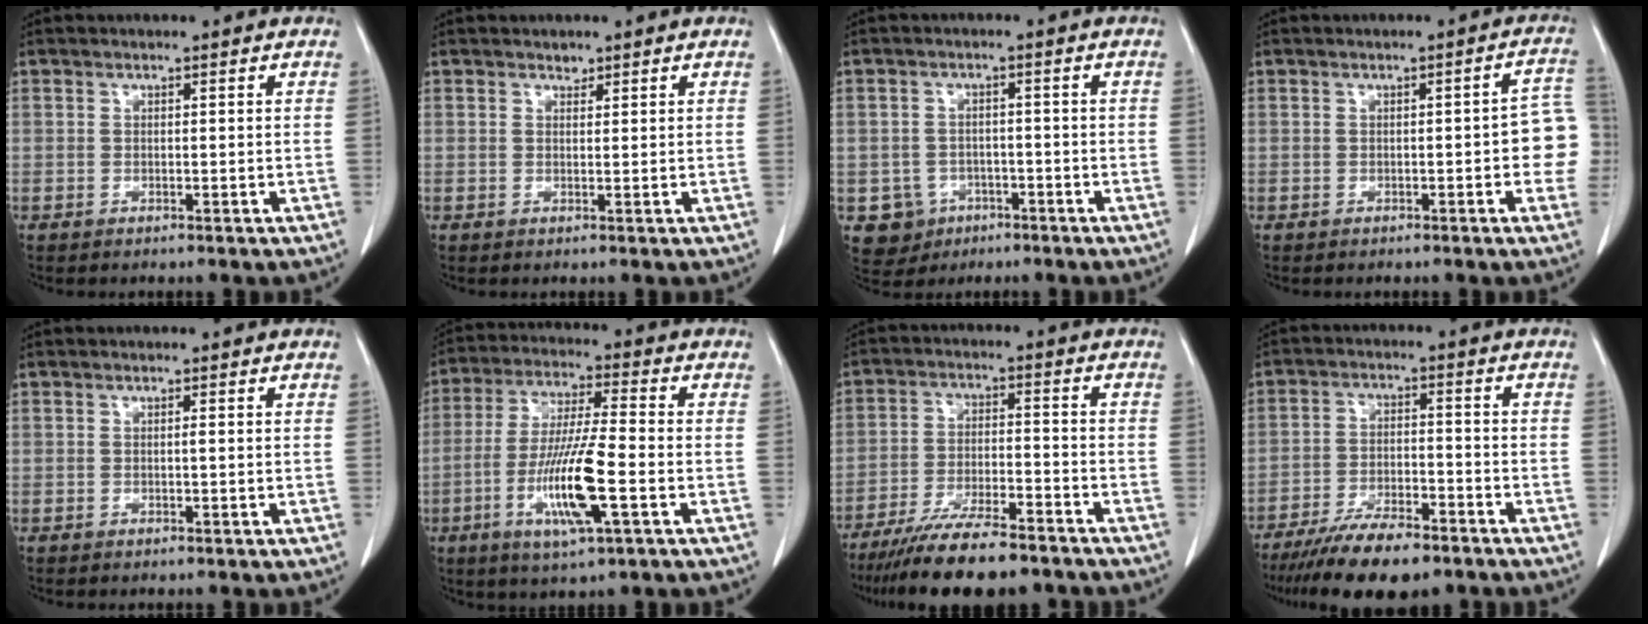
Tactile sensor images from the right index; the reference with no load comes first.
{"total": 0.8, "force": [0.7, 0.4, 0.1], "torque": [0.000, -0.003, 0.009]}
{"total": 5.0, "force": [-2.1, 4.6, 0.5], "torque": [-0.004, 0.011, -0.024]}
{"total": 6.8, "force": [-0.8, 1.5, 6.6], "torque": [-0.058, 0.015, -0.014]}
{"total": 0.0}
{"total": 12.7, "force": [-3.9, 0.9, 12.1], "torque": [-0.239, -0.015, -0.073]}
{"total": 14.6, "force": [-12.4, 2.3, 7.5], "torque": [-0.130, -0.017, -0.199]}
{"total": 11.9, "force": [-9.2, 3.0, 6.9], "torque": [-0.113, -0.018, -0.152]}